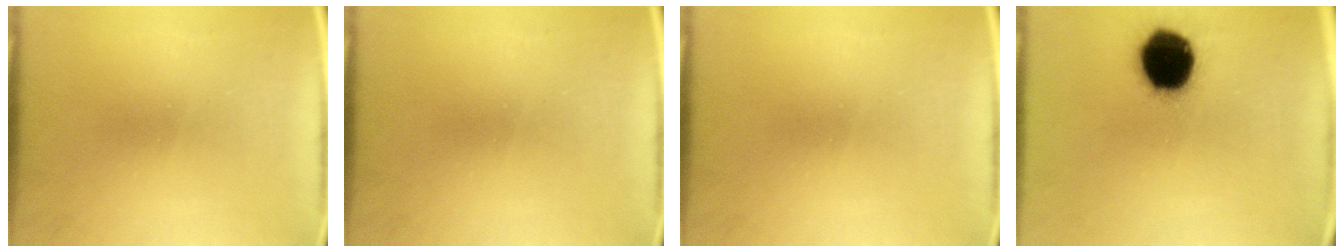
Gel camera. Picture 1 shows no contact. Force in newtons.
{"total": 0.0}
{"total": 0.0}
{"total": 18.3}